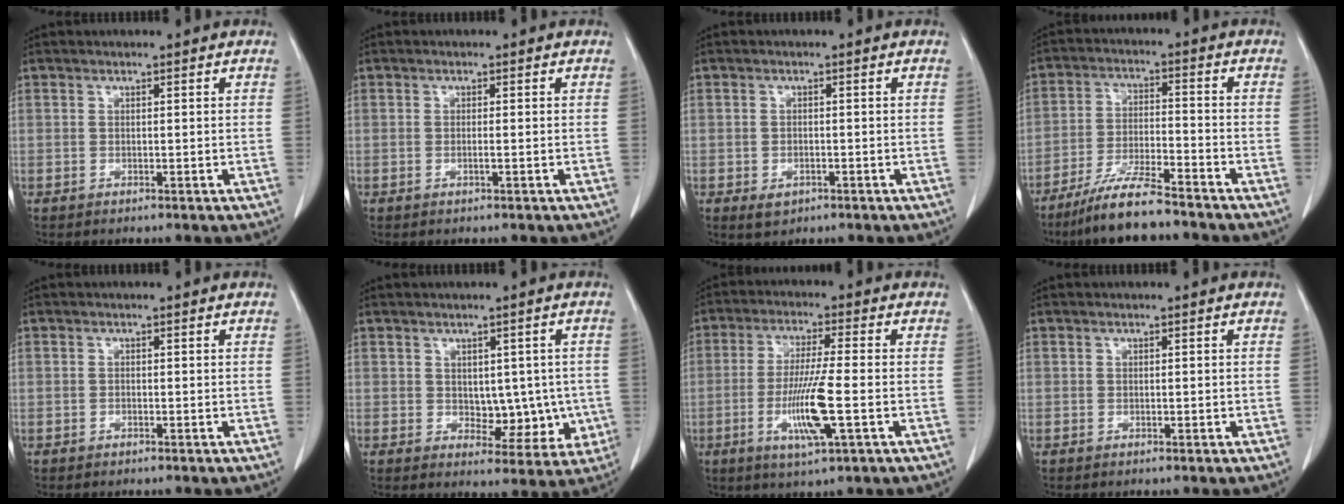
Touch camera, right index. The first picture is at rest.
{"total": 0.8, "force": [-0.3, -0.1, 0.7], "torque": [-0.015, -0.001, -0.004]}
{"total": 2.2, "force": [-1.0, 1.5, 1.2], "torque": [-0.017, 0.000, -0.002]}
{"total": 9.5, "force": [-7.9, 0.5, 5.2], "torque": [-0.097, -0.025, -0.144]}
{"total": 0.0}
{"total": 6.8, "force": [-0.3, 4.3, 5.3], "torque": [-0.047, 0.003, 0.011]}
{"total": 9.5, "force": [-2.6, 0.1, 9.2], "torque": [-0.180, -0.015, -0.050]}
{"total": 0.0}